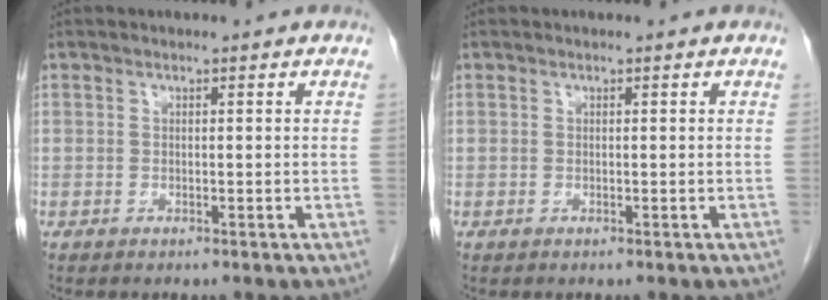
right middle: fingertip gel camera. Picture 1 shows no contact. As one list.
[{"total": 0.0}]